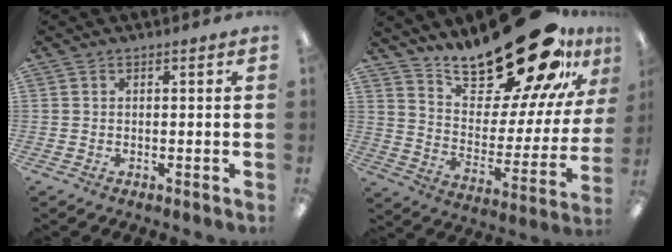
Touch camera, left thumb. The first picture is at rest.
{"total": 27.3, "force": [20.9, 9.8, 14.5], "torque": [-0.205, -0.144, 0.346]}